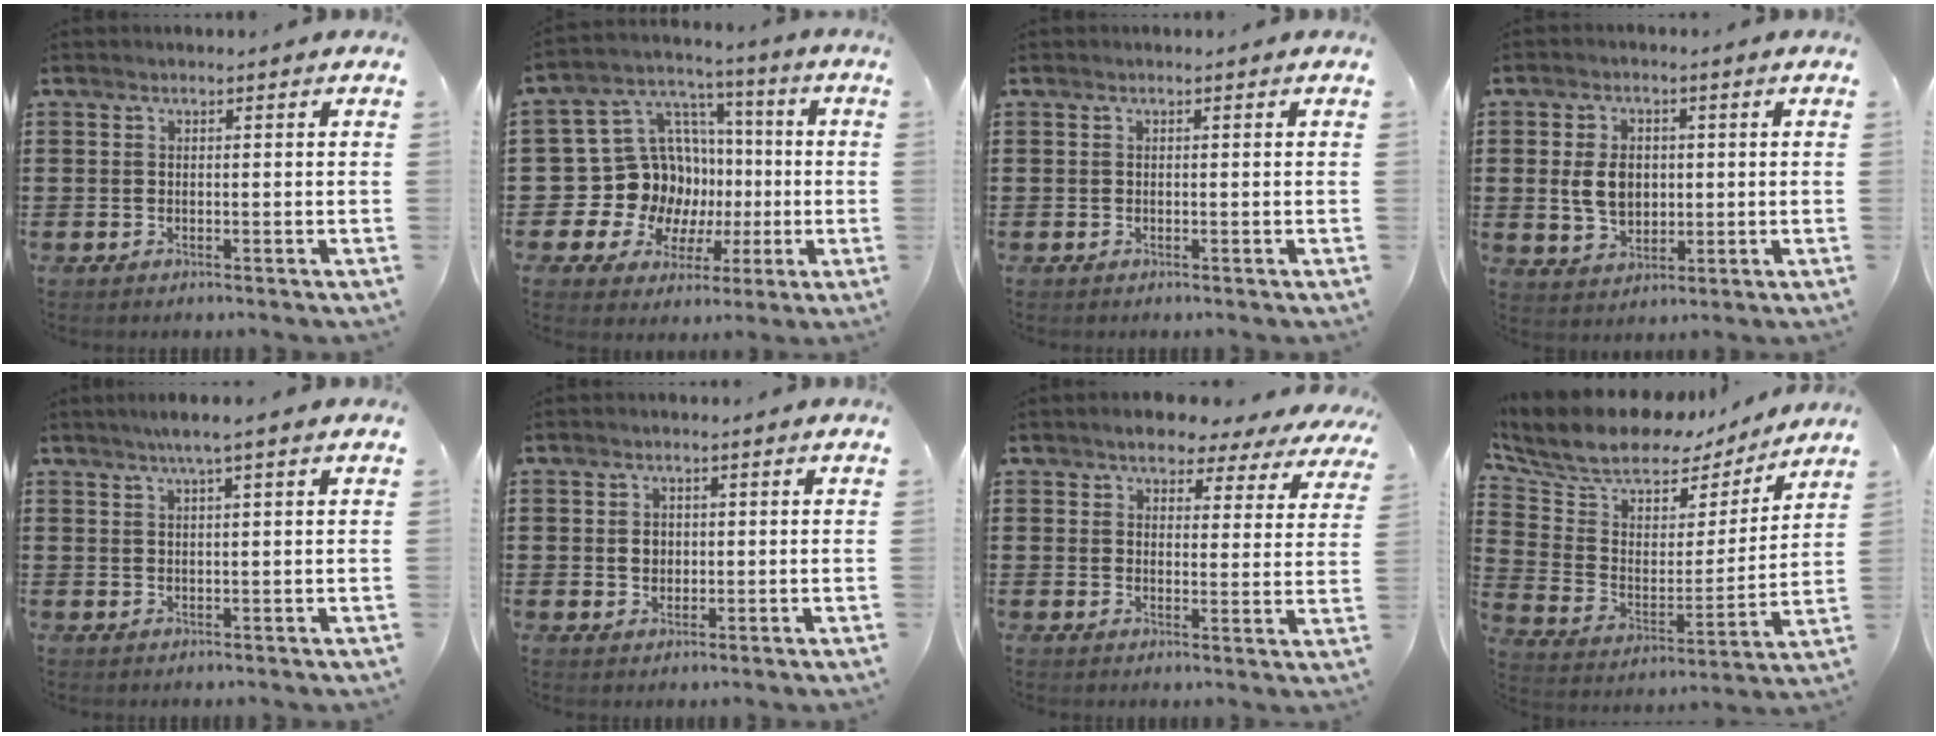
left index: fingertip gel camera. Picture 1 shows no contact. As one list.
[{"total": 14.2, "force": [-1.0, 13.2, 5.2], "torque": [-0.142, -0.015, 0.006]}, {"total": 0.0}, {"total": 5.9, "force": [0.5, 4.1, 4.3], "torque": [-0.097, 0.005, 0.002]}, {"total": 2.8, "force": [1.7, -0.2, 2.2], "torque": [-0.045, 0.001, 0.030]}, {"total": 2.2, "force": [0.3, 1.8, 1.1], "torque": [-0.020, 0.005, 0.002]}, {"total": 5.0, "force": [4.6, 1.4, 1.4], "torque": [-0.041, -0.013, 0.079]}, {"total": 9.9, "force": [8.3, 4.2, 3.6], "torque": [-0.100, -0.058, 0.140]}]